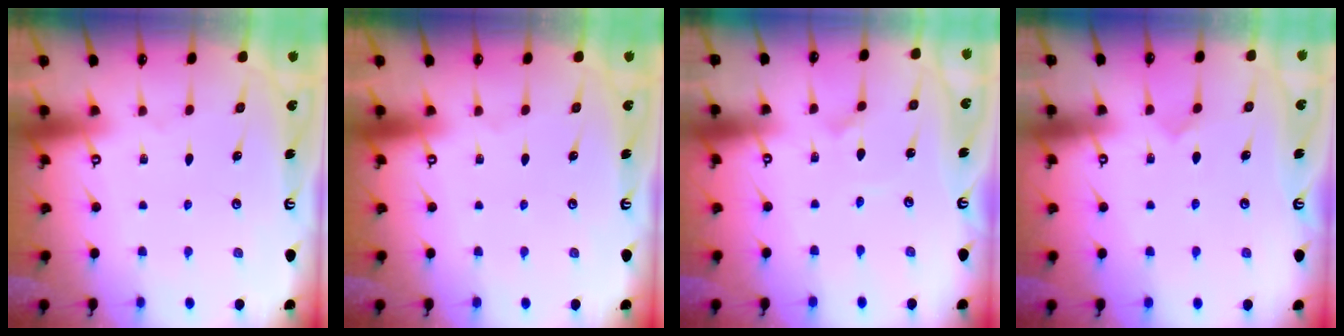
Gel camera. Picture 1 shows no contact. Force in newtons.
{"total": 0.0}
{"total": 0.9, "press": 0.9, "slide": 0.0}
{"total": 4.6, "press": 4.6, "slide": 0.4}